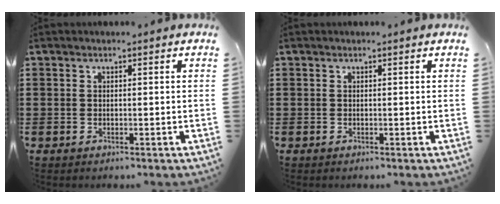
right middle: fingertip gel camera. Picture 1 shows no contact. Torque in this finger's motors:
{"motor_torque": [0.03, -0.01, -0.01, 0.01]}